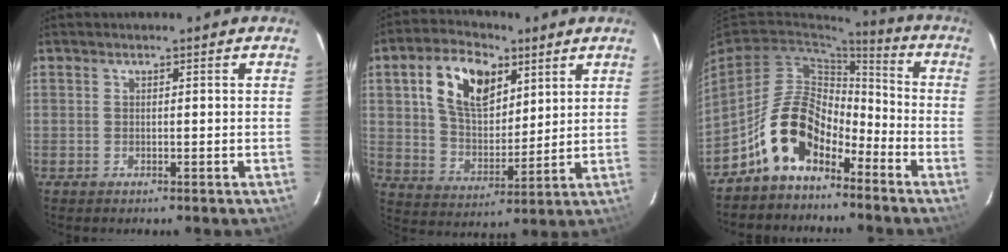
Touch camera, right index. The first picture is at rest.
{"total": 13.8, "force": [5.8, 8.3, 9.4], "torque": [-0.172, 0.020, 0.107]}
{"total": 12.6, "force": [-7.7, 6.6, 7.5], "torque": [-0.147, 0.023, -0.140]}